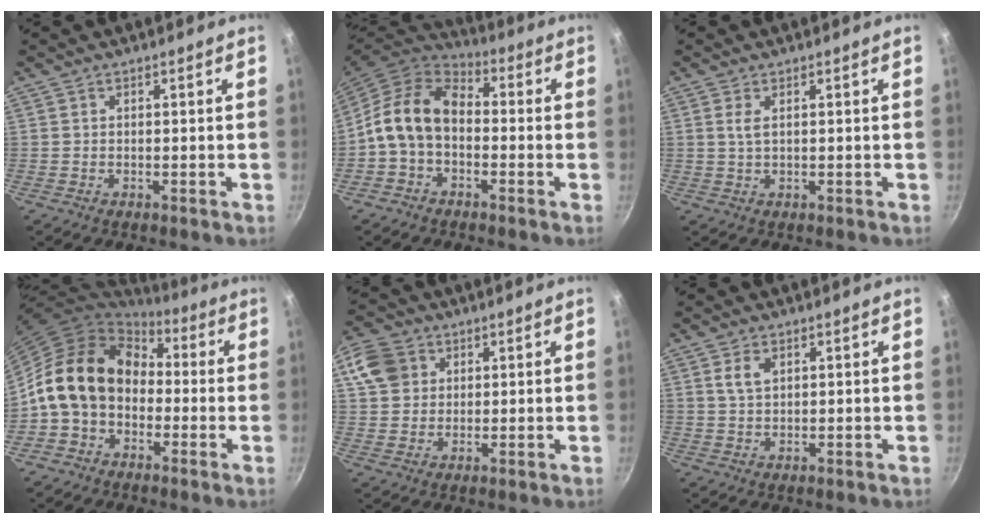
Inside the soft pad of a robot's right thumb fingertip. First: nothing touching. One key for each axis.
{"total": 11.7, "fx": -1.0, "fy": 8.2, "fz": 8.2, "tx": -0.131, "ty": 0.039, "tz": -0.038}
{"total": 1.9, "fx": 0.6, "fy": 0.8, "fz": 1.6, "tx": -0.034, "ty": -0.003, "tz": 0.013}
{"total": 14.6, "fx": -0.5, "fy": 11.3, "fz": 9.2, "tx": -0.125, "ty": 0.044, "tz": -0.024}
{"total": 9.0, "fx": 3.4, "fy": 7.5, "fz": 3.6, "tx": -0.045, "ty": 0.004, "tz": 0.057}
{"total": 3.5, "fx": 1.3, "fy": 2.2, "fz": 2.4, "tx": -0.036, "ty": -0.001, "tz": 0.026}